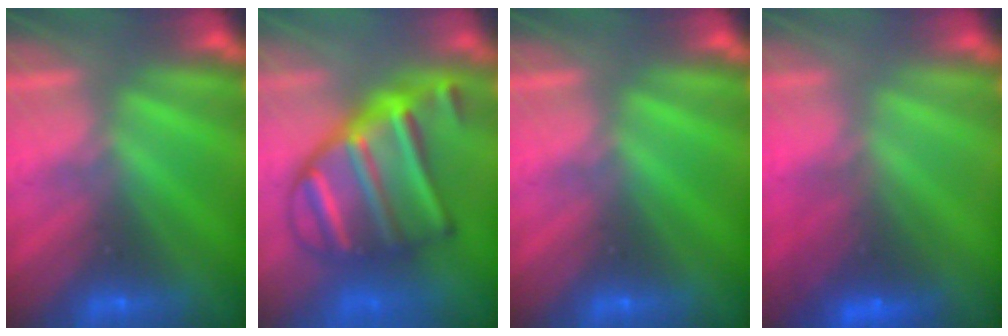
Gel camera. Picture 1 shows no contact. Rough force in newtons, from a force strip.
{"total": 9.0}
{"total": 0.0}
{"total": 2.9}